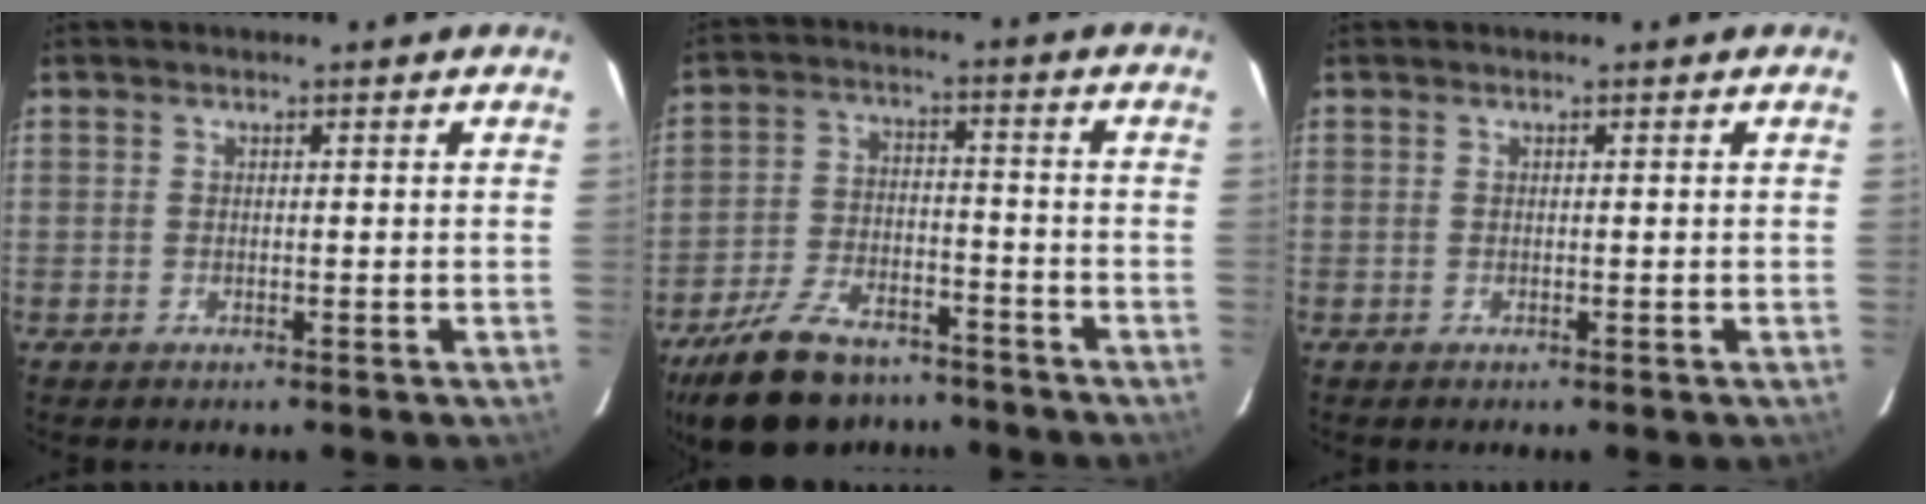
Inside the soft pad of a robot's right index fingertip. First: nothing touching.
{"total": 17.3, "force": [-13.4, 7.7, 7.7], "torque": [-0.175, 0.001, -0.214]}
{"total": 0.0}